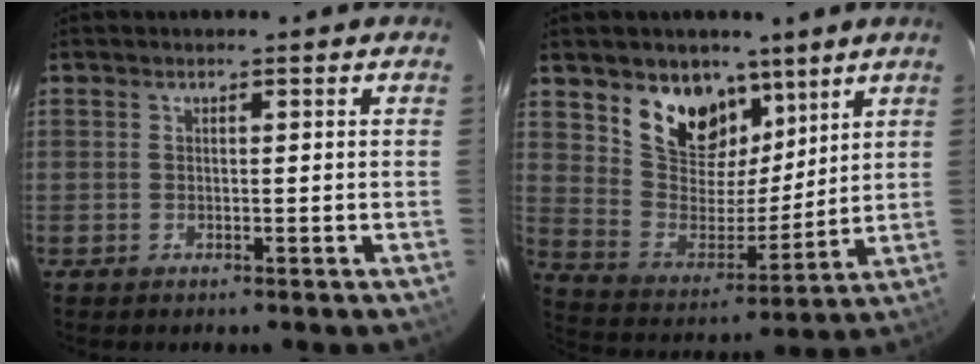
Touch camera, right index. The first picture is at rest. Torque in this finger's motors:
{"motor_torque": [1.07, 1.07, 0.20, 0.07]}